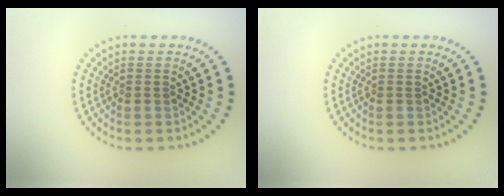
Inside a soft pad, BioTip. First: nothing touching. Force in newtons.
{"total": 0.0}